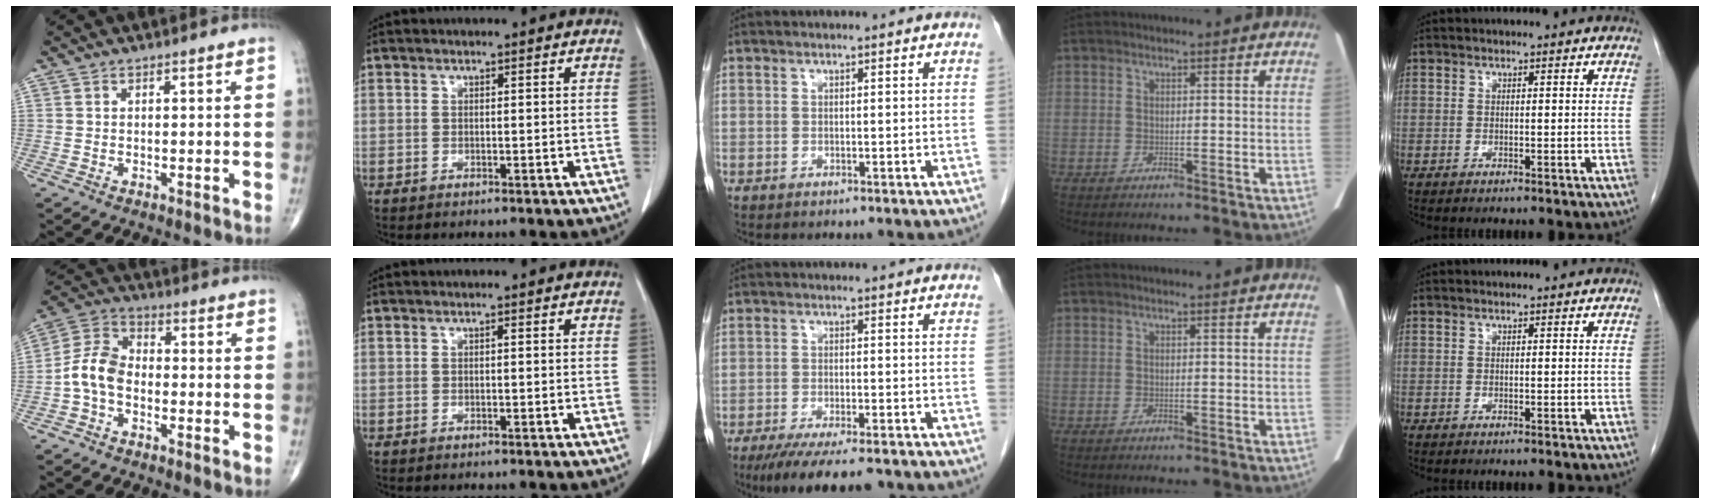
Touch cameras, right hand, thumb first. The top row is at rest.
{"thumb": {"total": 7.8, "force": [-2.1, 5.2, 5.4], "torque": [-0.098, 0.031, -0.055]}, "middle": {"total": 10.5, "force": [-8.1, 1.9, 6.4], "torque": [-0.088, -0.017, -0.122]}}